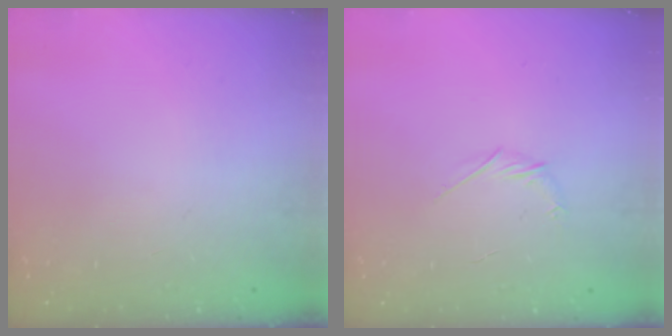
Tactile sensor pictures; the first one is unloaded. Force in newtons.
{"total": 4.3, "press": 4.1, "slide": 1.1}